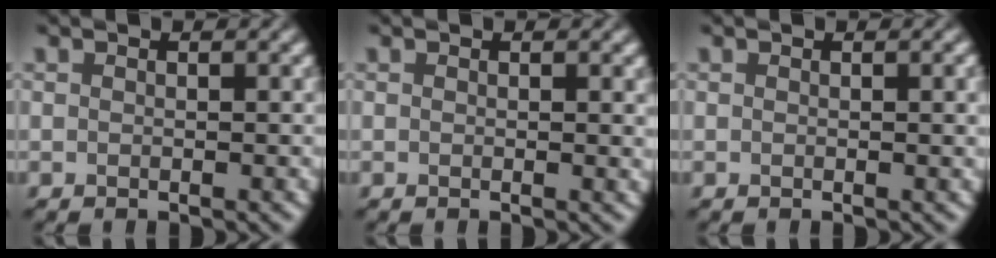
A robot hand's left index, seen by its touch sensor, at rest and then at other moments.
{"total": 0.7, "force": [0.2, 0.1, 0.7], "torque": [-0.005, -0.001, 0.000]}
{"total": 1.2, "force": [0.1, 0.3, 1.2], "torque": [-0.012, 0.002, 0.000]}